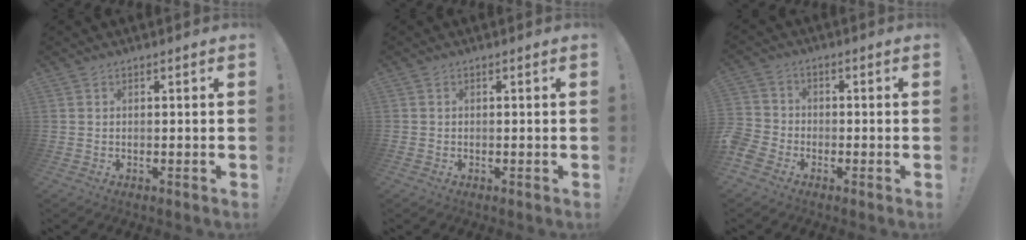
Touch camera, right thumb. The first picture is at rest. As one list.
[{"total": 0.6, "force": [-0.4, 0.4, -0.4], "torque": [0.003, 0.003, -0.006]}, {"total": 5.9, "force": [-3.7, 4.2, 1.8], "torque": [-0.053, 0.022, -0.069]}]